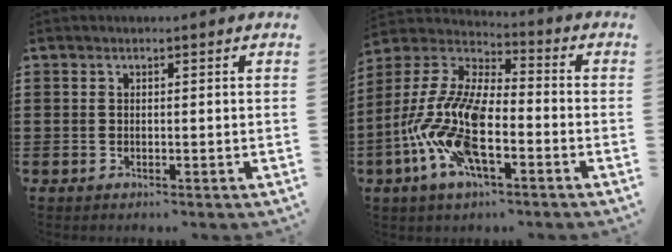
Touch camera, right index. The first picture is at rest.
{"total": 14.4, "force": [-5.3, 6.0, 12.1], "torque": [-0.298, -0.015, -0.112]}